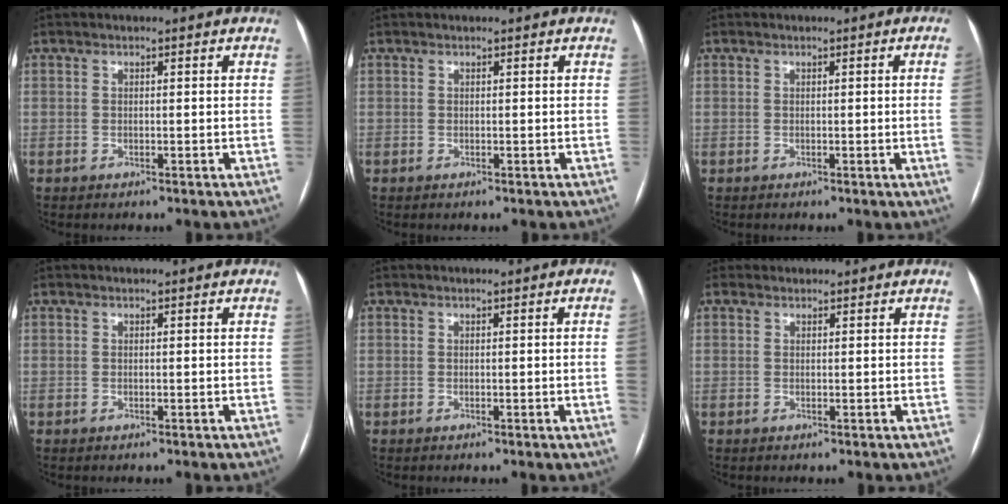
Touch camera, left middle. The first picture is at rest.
{"total": 0.0}
{"total": 2.5, "force": [-0.2, -0.9, 2.3], "torque": [-0.031, -0.001, -0.002]}
{"total": 0.0}
{"total": 1.5, "force": [-0.2, -0.6, 1.3], "torque": [-0.016, 0.001, -0.004]}
{"total": 4.6, "force": [3.6, 2.5, 1.4], "torque": [-0.042, 0.041, 0.071]}